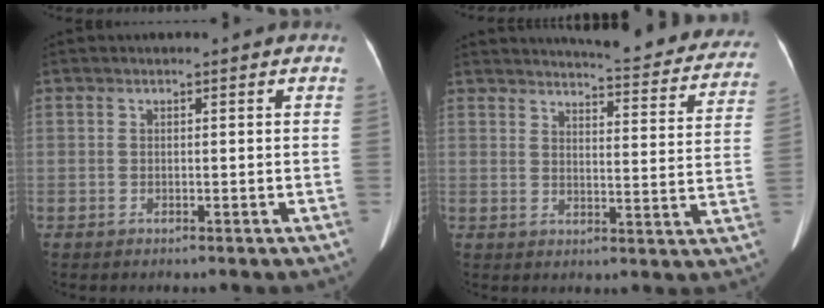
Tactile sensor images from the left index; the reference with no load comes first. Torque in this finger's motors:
{"motor_torque": [0.91, -1.23, 0.04, 0.08]}